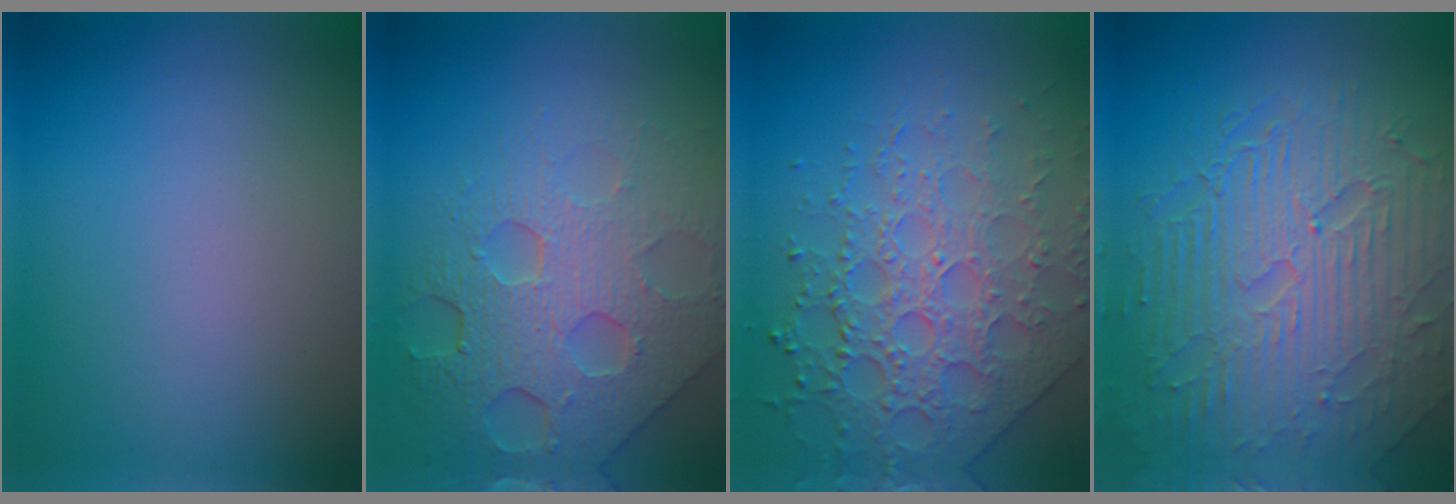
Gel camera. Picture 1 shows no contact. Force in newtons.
{"total": 8.0, "press": 5.5, "slide": 5.9}
{"total": 6.6, "press": 5.4, "slide": 3.9}
{"total": 9.7, "press": 6.2, "slide": 7.4}